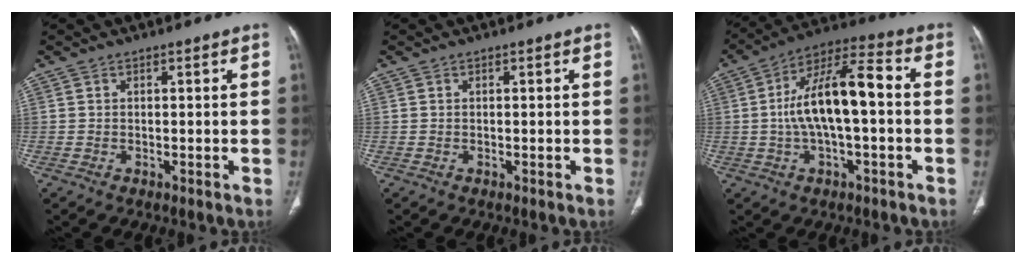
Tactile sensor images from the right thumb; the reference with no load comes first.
{"total": 0.0}
{"total": 14.5, "force": [-0.4, 5.4, 13.4], "torque": [-0.248, 0.043, -0.013]}